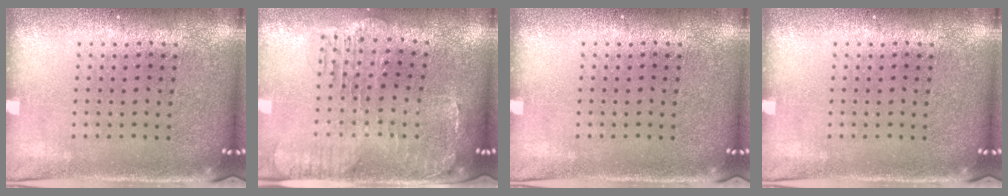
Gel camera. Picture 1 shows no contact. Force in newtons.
{"total": 1.5, "press": 1.4, "slide": 0.4}
{"total": 0.0}
{"total": 0.0}